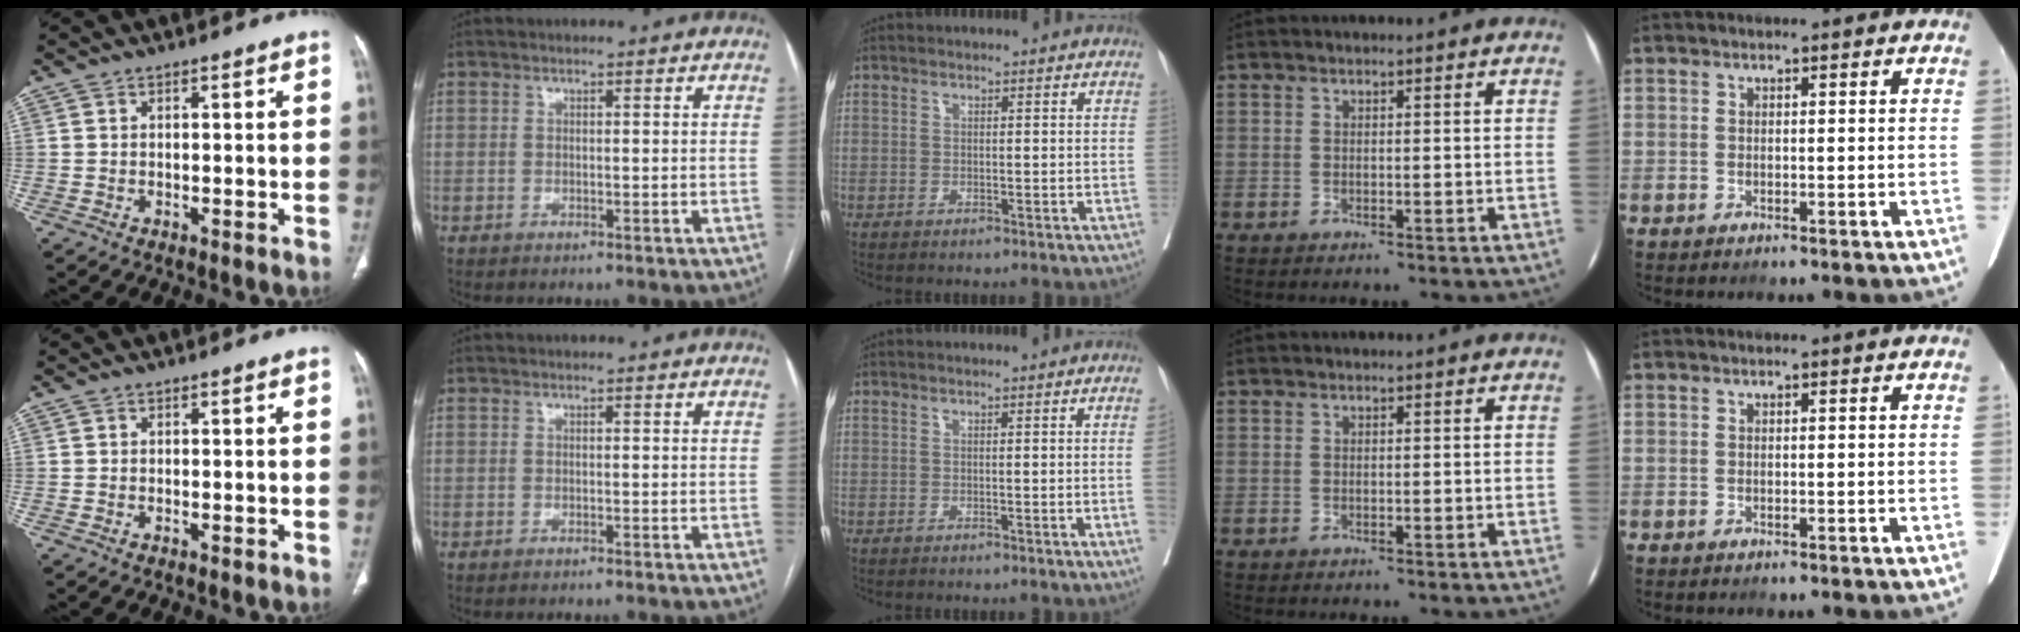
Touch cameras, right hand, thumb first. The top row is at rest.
{"middle": {"total": 1.5, "force": [-0.4, -0.6, 1.4], "torque": [-0.018, -0.002, -0.006]}}